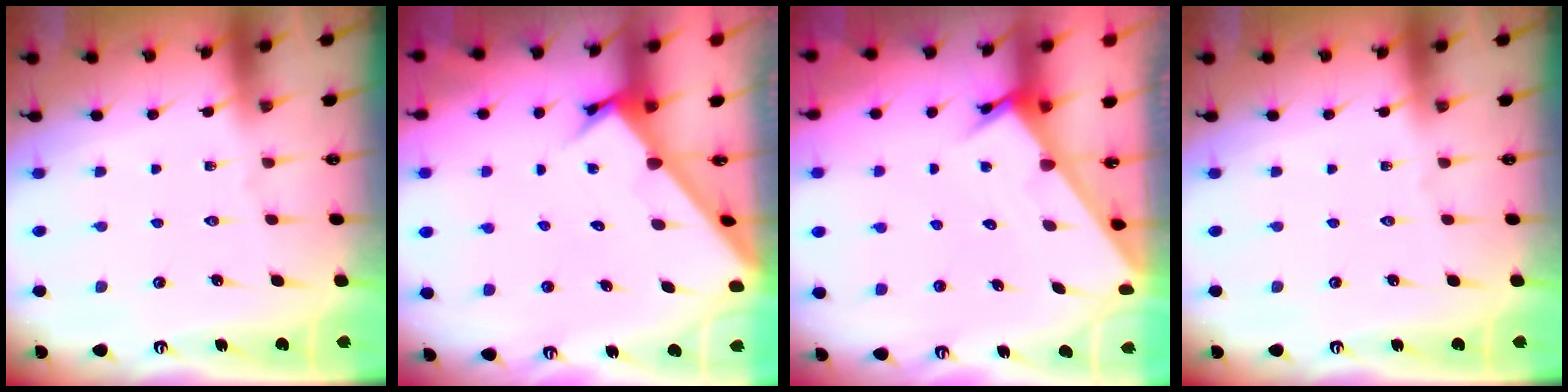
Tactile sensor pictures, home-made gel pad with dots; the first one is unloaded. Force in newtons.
{"total": 3.1, "press": 3.1, "slide": 0.3}
{"total": 3.5, "press": 3.5, "slide": 0.1}
{"total": 0.0}